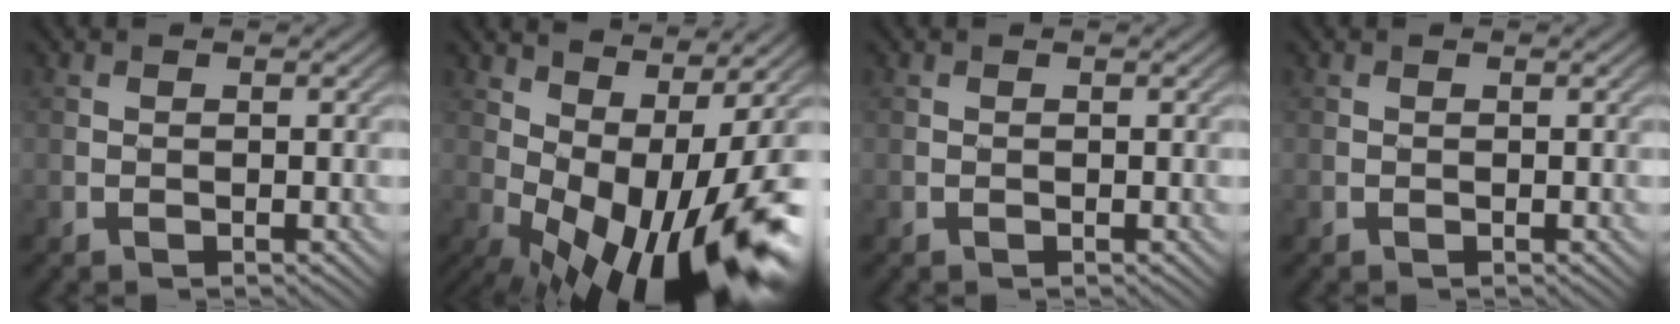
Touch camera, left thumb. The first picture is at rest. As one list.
[{"total": 15.5, "force": [-0.5, 5.7, 14.4], "torque": [-0.205, -0.007, 0.013]}, {"total": 0.0}, {"total": 0.0}]